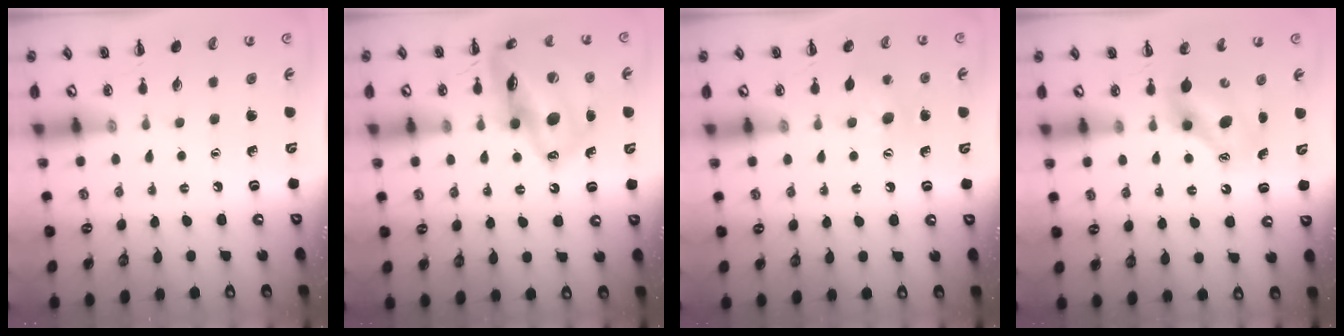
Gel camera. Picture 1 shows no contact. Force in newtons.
{"total": 19.1, "press": 18.5, "slide": 4.6}
{"total": 7.6, "press": 7.4, "slide": 1.5}
{"total": 7.4, "press": 7.3, "slide": 1.2}